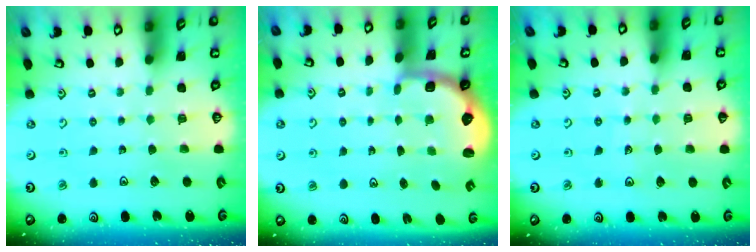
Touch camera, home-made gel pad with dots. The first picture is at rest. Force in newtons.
{"total": 2.6, "press": 2.1, "slide": 1.7}
{"total": 4.2, "press": 3.8, "slide": 1.8}